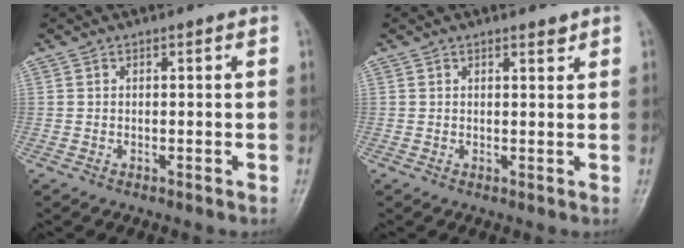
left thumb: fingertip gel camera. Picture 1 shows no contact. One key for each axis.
{"total": 1.5, "fx": 1.2, "fy": 0.5, "fz": 0.8, "tx": -0.006, "ty": -0.008, "tz": 0.016}